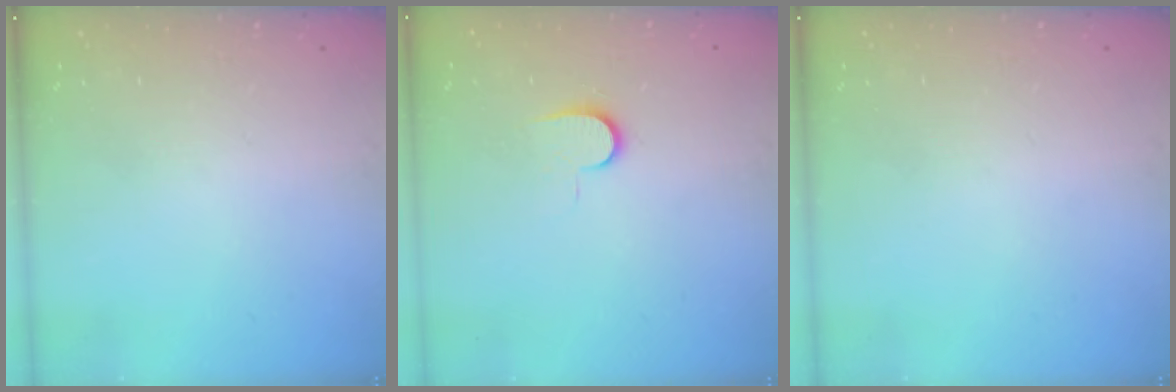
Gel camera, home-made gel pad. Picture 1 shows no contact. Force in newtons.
{"total": 6.4, "press": 6.3, "slide": 0.7}
{"total": 0.0}